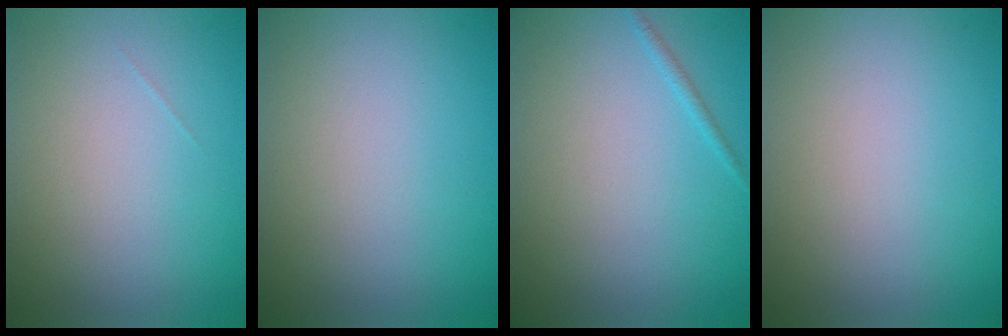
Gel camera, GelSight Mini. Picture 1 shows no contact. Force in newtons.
{"total": 0.0}
{"total": 0.6, "press": 0.6, "slide": 0.1}
{"total": 0.0}